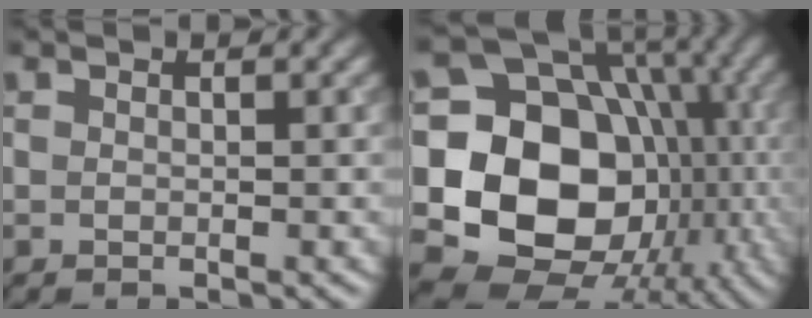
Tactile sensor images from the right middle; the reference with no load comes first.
{"total": 17.3, "force": [-2.4, 14.2, 9.5], "torque": [-0.145, -0.018, -0.048]}